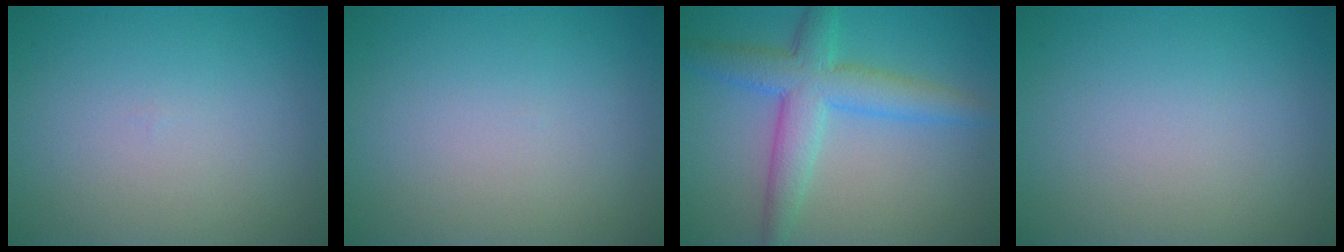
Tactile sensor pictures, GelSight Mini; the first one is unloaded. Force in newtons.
{"total": 0.0}
{"total": 5.5, "press": 5.5, "slide": 0.0}
{"total": 0.0}